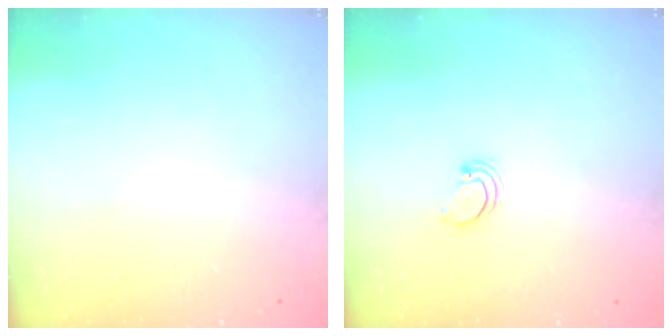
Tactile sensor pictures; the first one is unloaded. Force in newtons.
{"total": 2.2, "press": 2.2, "slide": 0.2}